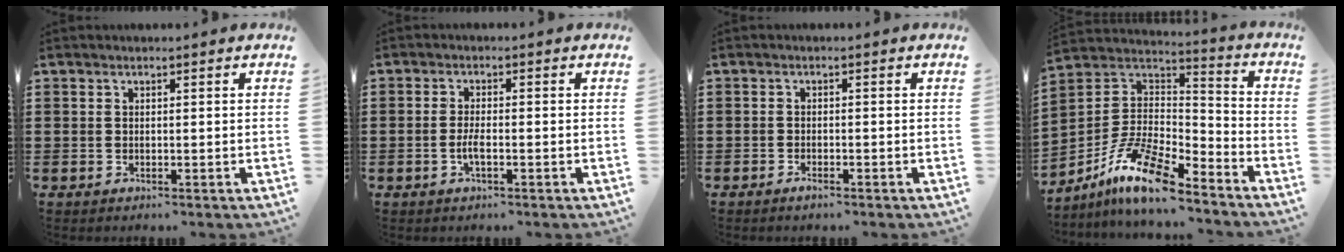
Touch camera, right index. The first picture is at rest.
{"total": 2.3, "force": [-0.8, 0.5, 2.1], "torque": [-0.044, 0.000, -0.016]}
{"total": 1.0, "force": [-0.9, 0.2, 0.5], "torque": [-0.012, -0.006, -0.015]}
{"total": 12.1, "force": [-8.8, 3.4, 7.5], "torque": [-0.165, 0.017, -0.176]}